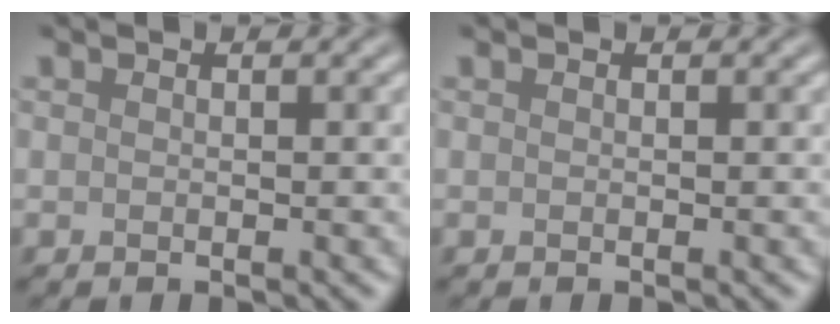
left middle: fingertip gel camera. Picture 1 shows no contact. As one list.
[{"total": 0.0}]